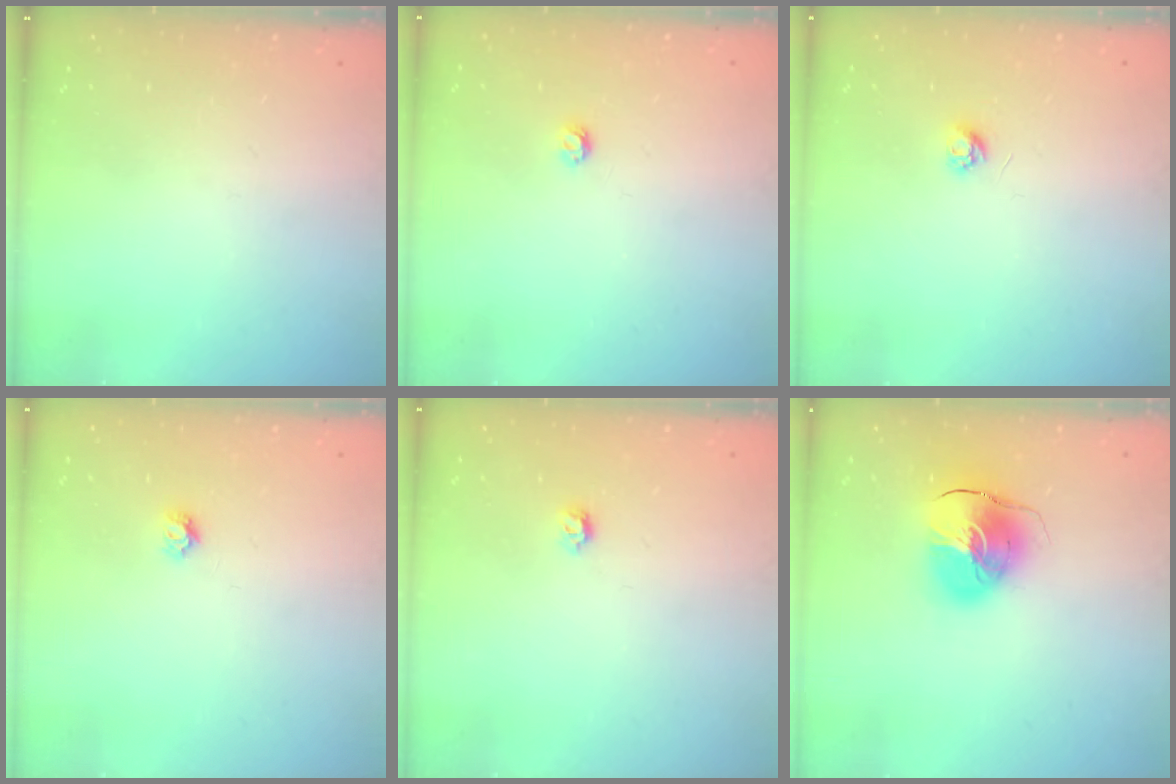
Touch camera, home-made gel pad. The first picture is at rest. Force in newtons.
{"total": 3.0, "press": 3.0, "slide": 0.4}
{"total": 3.7, "press": 3.7, "slide": 0.3}
{"total": 3.8, "press": 3.8, "slide": 0.3}
{"total": 3.8, "press": 3.7, "slide": 0.6}
{"total": 11.9, "press": 11.7, "slide": 1.8}